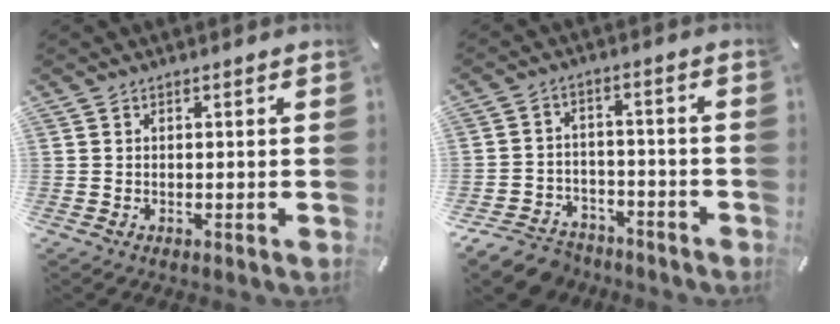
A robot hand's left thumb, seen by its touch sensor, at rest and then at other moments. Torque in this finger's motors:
{"motor_torque": [-0.15, 0.28, 0.14, 0.15, 0.01]}